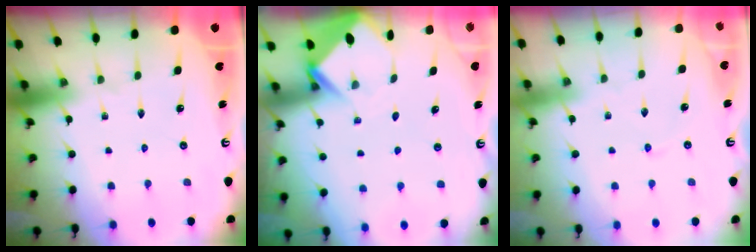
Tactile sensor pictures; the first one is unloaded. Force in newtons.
{"total": 3.8, "press": 3.8, "slide": 0.2}
{"total": 1.6, "press": 1.6, "slide": 0.2}